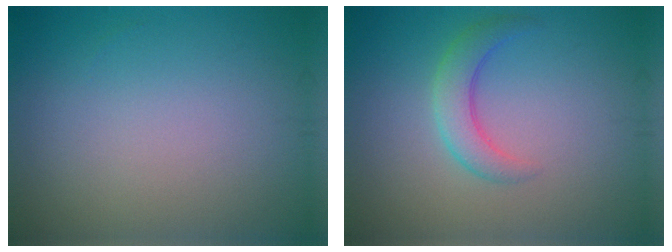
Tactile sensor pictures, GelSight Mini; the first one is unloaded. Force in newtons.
{"total": 2.9, "press": 2.9, "slide": 0.1}